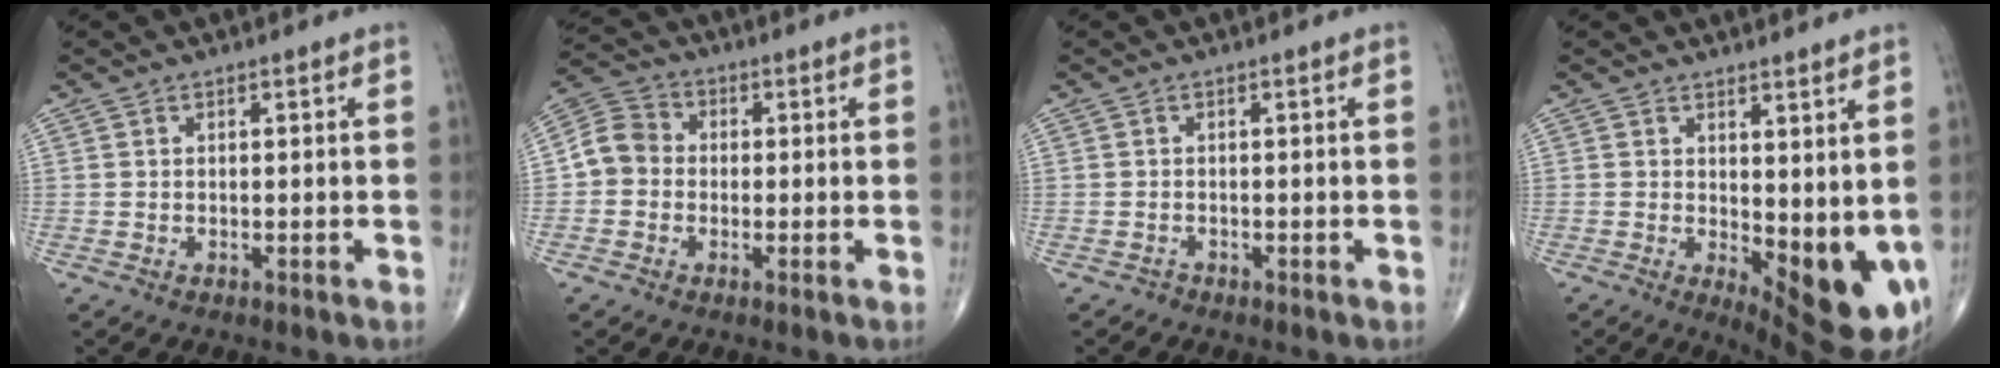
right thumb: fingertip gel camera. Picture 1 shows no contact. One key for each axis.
{"total": 6.7, "fx": -0.7, "fy": 6.0, "fz": 2.9, "tx": -0.040, "ty": 0.025, "tz": -0.029}
{"total": 0.6, "fx": -0.5, "fy": 0.3, "fz": -0.2, "tx": 0.003, "ty": 0.000, "tz": -0.013}
{"total": 10.6, "fx": 0.6, "fy": 4.3, "fz": 9.6, "tx": -0.116, "ty": -0.028, "tz": 0.022}